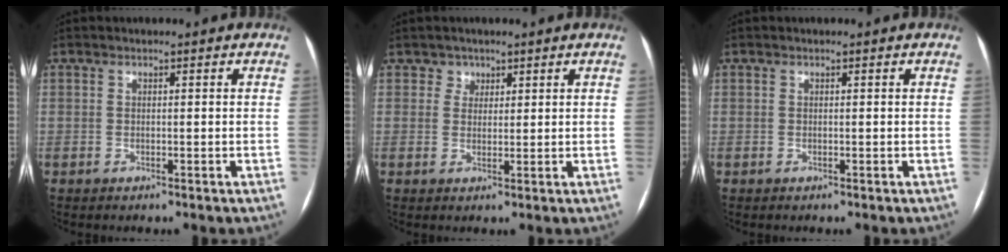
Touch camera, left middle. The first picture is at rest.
{"total": 1.9, "force": [1.2, 1.5, -0.2], "torque": [0.012, 0.002, 0.013]}
{"total": 0.0}